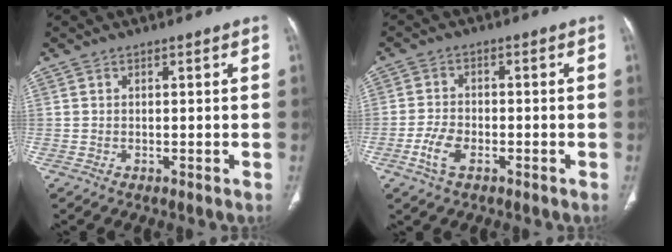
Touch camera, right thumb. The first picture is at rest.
{"total": 8.2, "force": [-3.9, 4.4, 5.7], "torque": [-0.123, 0.015, -0.075]}